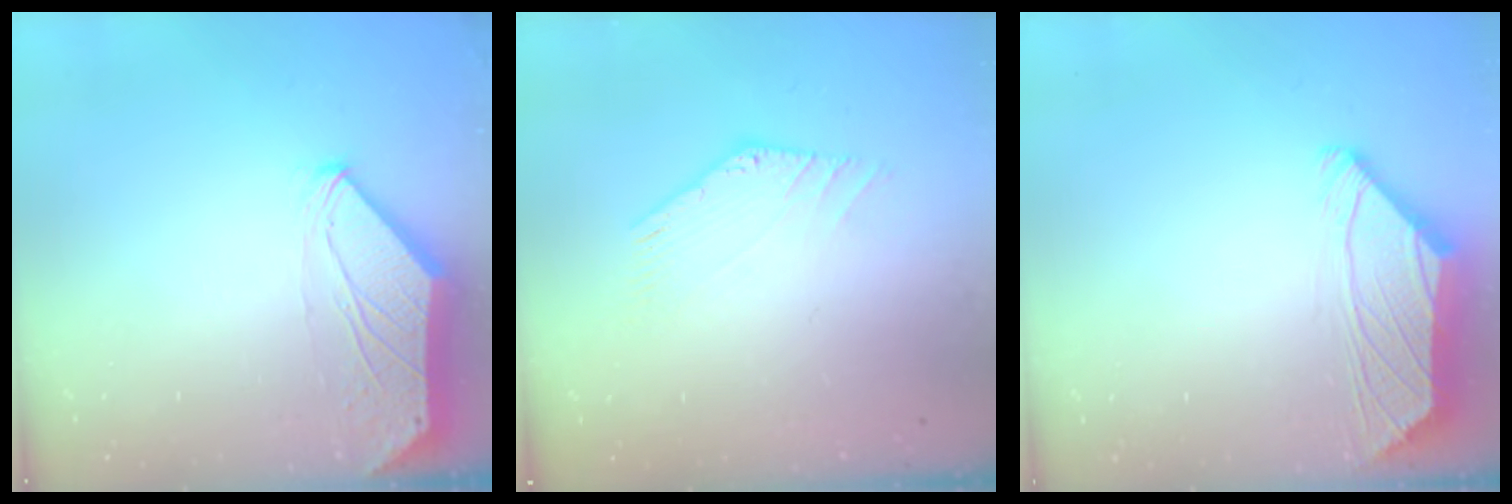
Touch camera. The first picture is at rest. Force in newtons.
{"total": 0.0}
{"total": 2.0, "press": 1.8, "slide": 0.8}